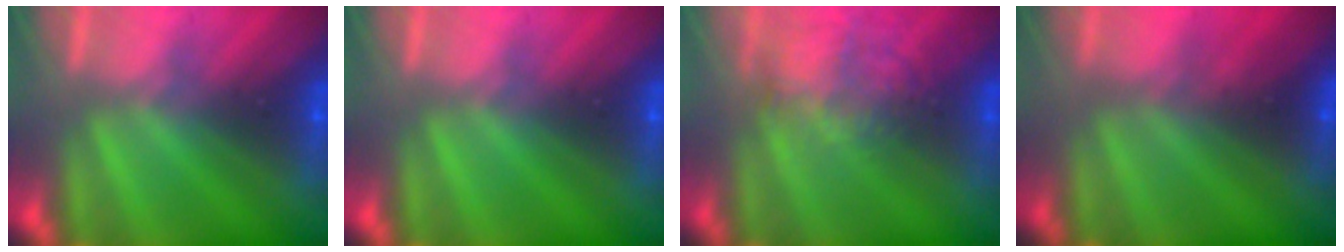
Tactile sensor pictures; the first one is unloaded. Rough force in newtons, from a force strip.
{"total": 0.0}
{"total": 2.1}
{"total": 2.2}